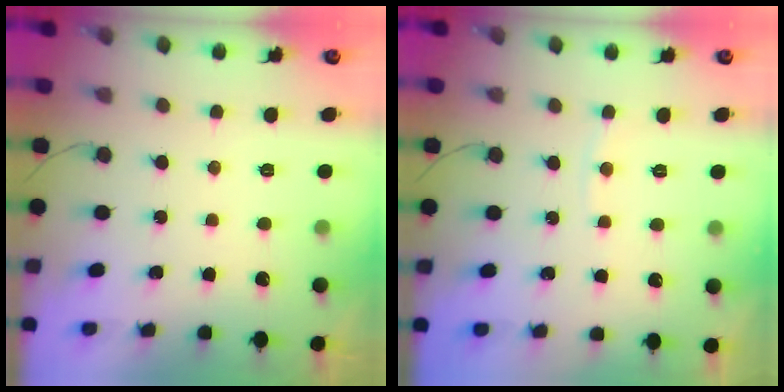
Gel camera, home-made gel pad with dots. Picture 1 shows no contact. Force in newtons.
{"total": 2.2, "press": 2.2, "slide": 0.3}